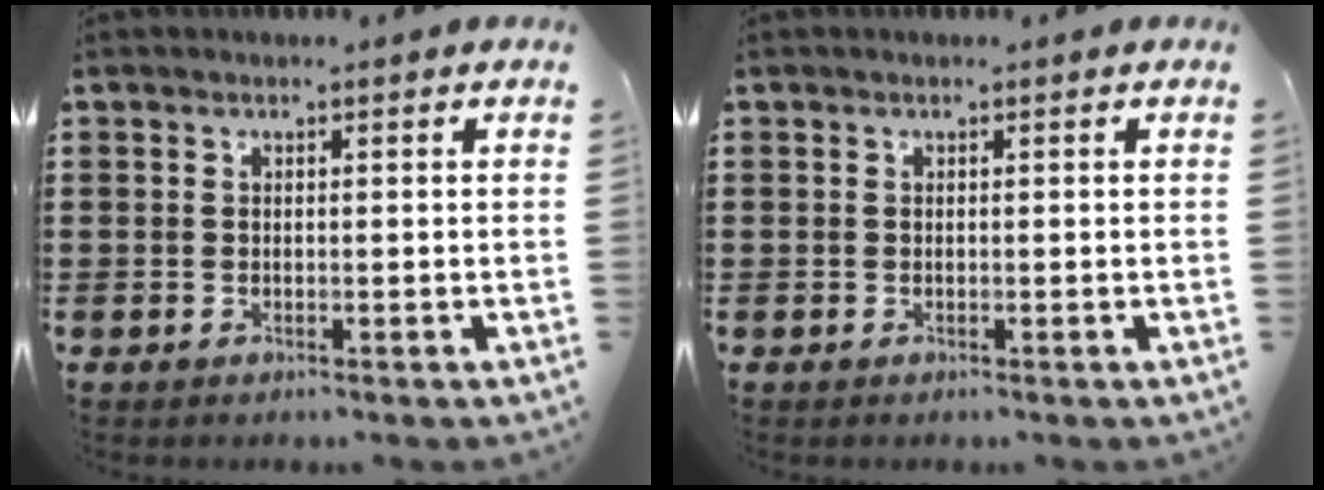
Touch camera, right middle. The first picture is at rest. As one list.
[{"total": 0.0}]